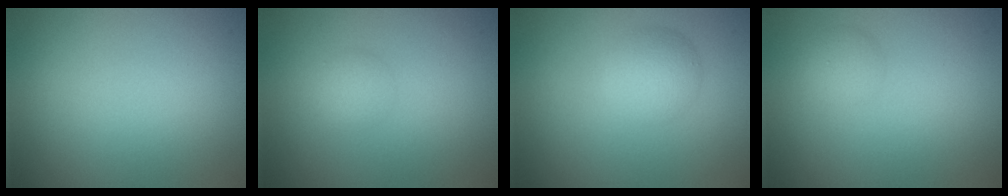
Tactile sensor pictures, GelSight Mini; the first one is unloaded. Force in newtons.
{"total": 1.5, "press": 1.5, "slide": 0.1}
{"total": 2.8, "press": 2.8, "slide": 0.1}
{"total": 1.2, "press": 1.2, "slide": 0.1}